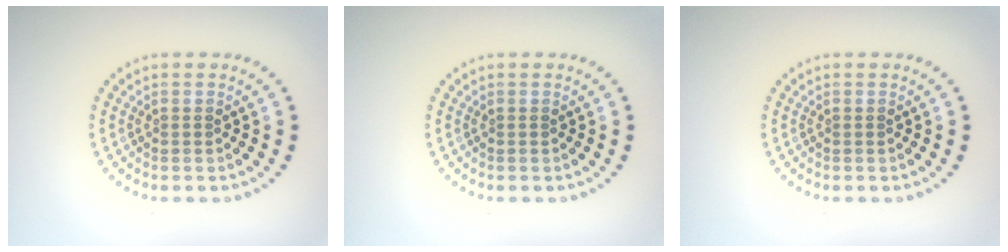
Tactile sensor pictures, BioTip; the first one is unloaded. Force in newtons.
{"total": 0.0}
{"total": 0.0}